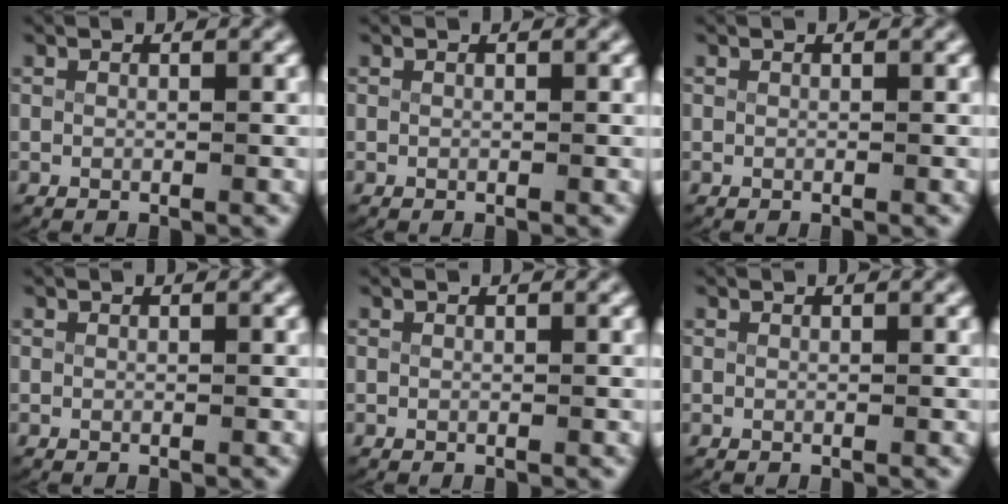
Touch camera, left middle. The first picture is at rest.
{"total": 0.0}
{"total": 0.0}
{"total": 0.0}
{"total": 0.0}
{"total": 0.0}